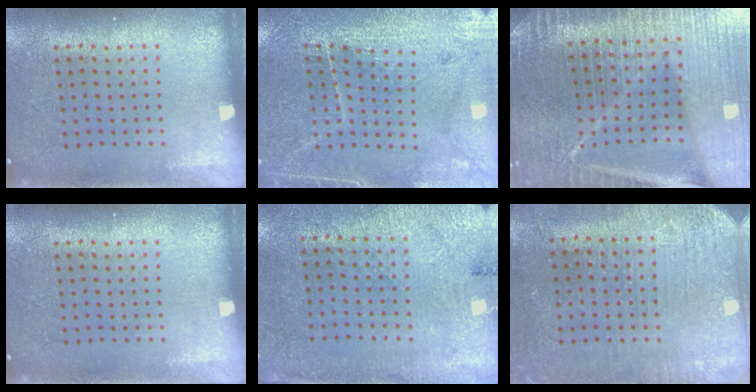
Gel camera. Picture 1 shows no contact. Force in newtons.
{"total": 3.1, "press": 3.0, "slide": 1.0}
{"total": 5.6, "press": 5.0, "slide": 2.4}
{"total": 0.0}
{"total": 2.7, "press": 2.3, "slide": 1.5}
{"total": 3.1, "press": 2.7, "slide": 1.5}